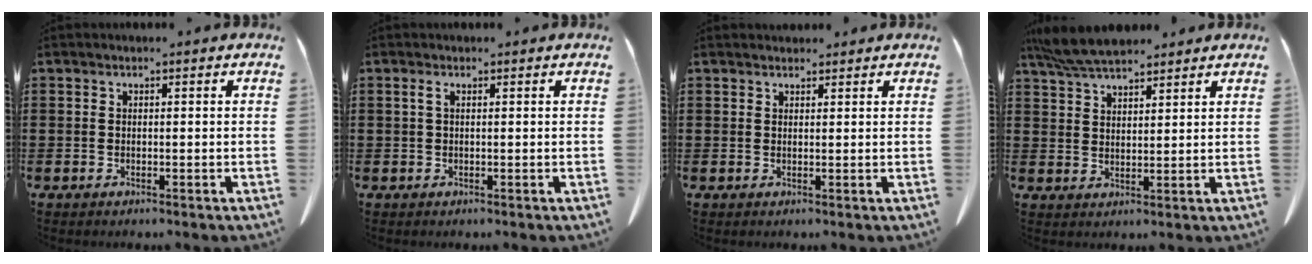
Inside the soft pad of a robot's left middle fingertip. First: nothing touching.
{"total": 1.2, "force": [0.4, 0.2, 1.1], "torque": [-0.025, 0.001, 0.007]}
{"total": 1.4, "force": [1.3, 0.4, 0.1], "torque": [-0.005, 0.001, 0.027]}
{"total": 6.1, "force": [5.4, 1.3, 2.6], "torque": [-0.066, -0.011, 0.104]}